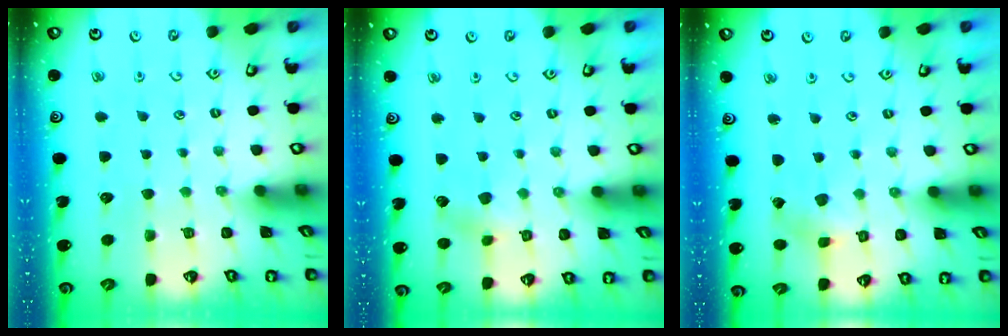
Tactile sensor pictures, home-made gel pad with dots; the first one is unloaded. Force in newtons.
{"total": 3.2, "press": 3.2, "slide": 0.3}
{"total": 1.6, "press": 1.6, "slide": 0.0}